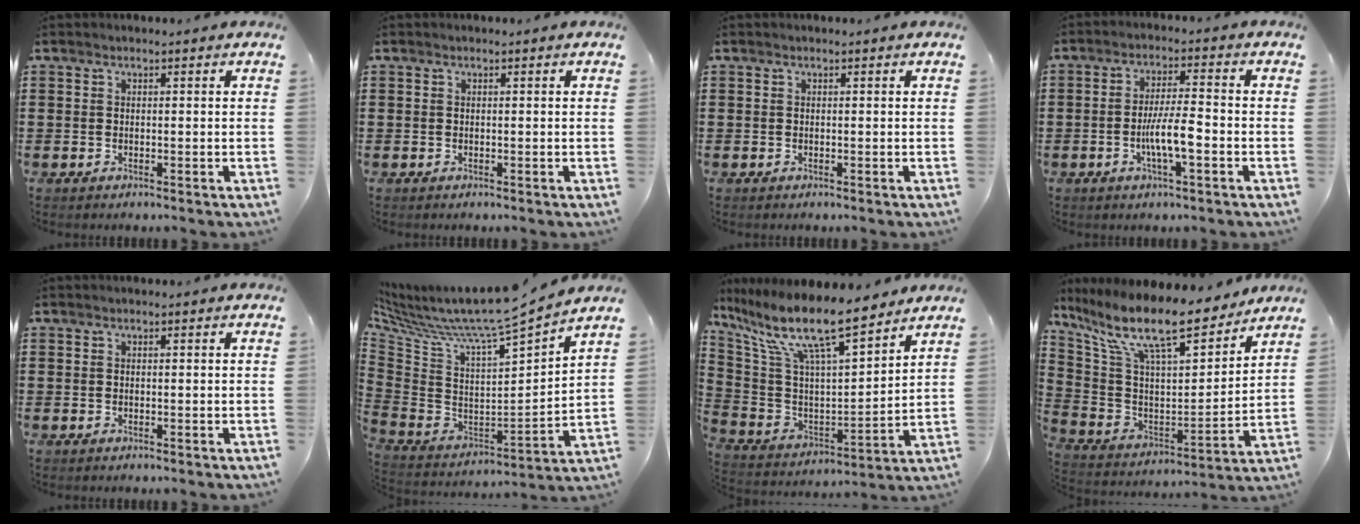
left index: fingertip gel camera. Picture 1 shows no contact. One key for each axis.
{"total": 0.0}
{"total": 0.0}
{"total": 6.5, "fx": -1.9, "fy": 1.3, "fz": 6.1, "tx": -0.114, "ty": 0.002, "tz": -0.038}
{"total": 0.0}
{"total": 8.0, "fx": 6.7, "fy": -0.2, "fz": 4.4, "tx": -0.110, "ty": -0.063, "tz": 0.100}
{"total": 12.9, "fx": 9.9, "fy": 2.3, "fz": 7.9, "tx": -0.190, "ty": -0.061, "tz": 0.170}
{"total": 14.3, "fx": 11.2, "fy": 2.9, "fz": 8.4, "tx": -0.196, "ty": -0.069, "tz": 0.192}